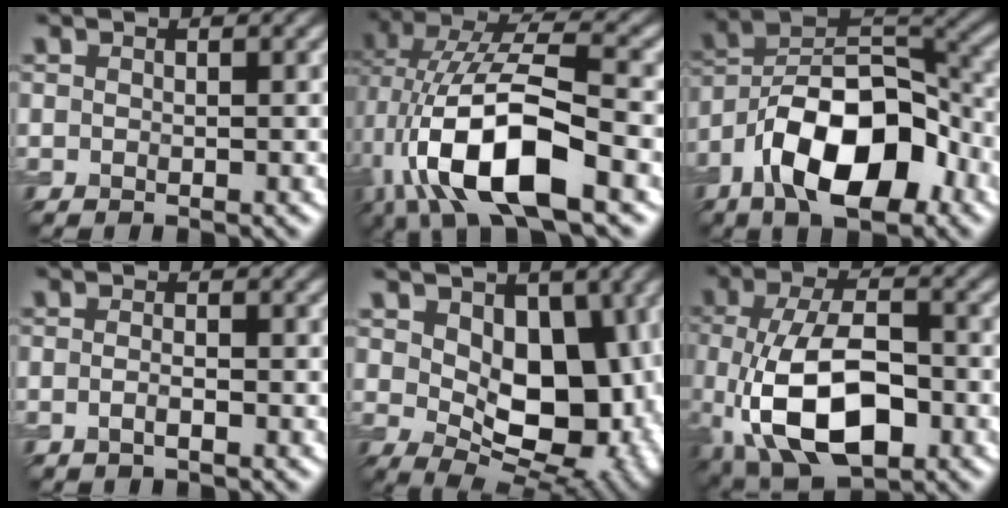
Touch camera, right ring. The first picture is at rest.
{"total": 11.8, "force": [-3.1, 4.5, 10.4], "torque": [-0.198, 0.009, -0.064]}
{"total": 12.4, "force": [-6.3, 5.8, 8.9], "torque": [-0.146, 0.008, -0.118]}
{"total": 0.9, "force": [-0.7, 0.1, 0.7], "torque": [-0.012, -0.006, -0.014]}
{"total": 11.0, "force": [1.4, 7.1, 8.2], "torque": [-0.107, -0.020, 0.027]}
{"total": 10.5, "force": [-3.4, 5.5, 8.2], "torque": [-0.163, -0.011, -0.065]}